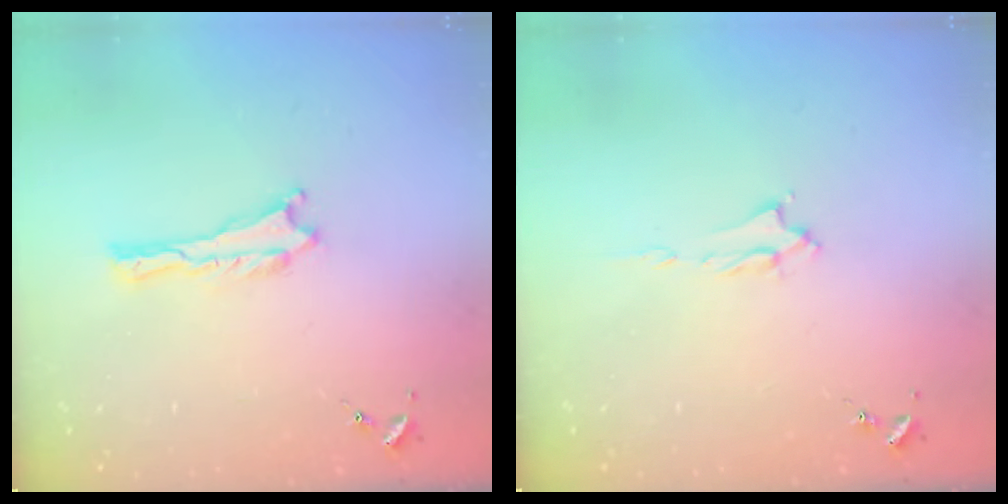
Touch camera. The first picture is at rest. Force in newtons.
{"total": 1.6, "press": 1.6, "slide": 0.2}